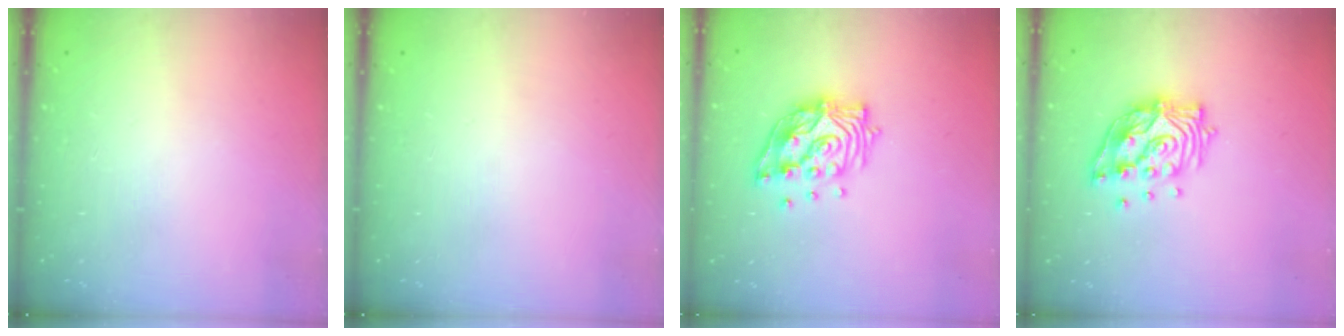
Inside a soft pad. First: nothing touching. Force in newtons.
{"total": 0.0}
{"total": 13.7, "press": 13.7, "slide": 1.2}
{"total": 13.7, "press": 13.7, "slide": 1.2}